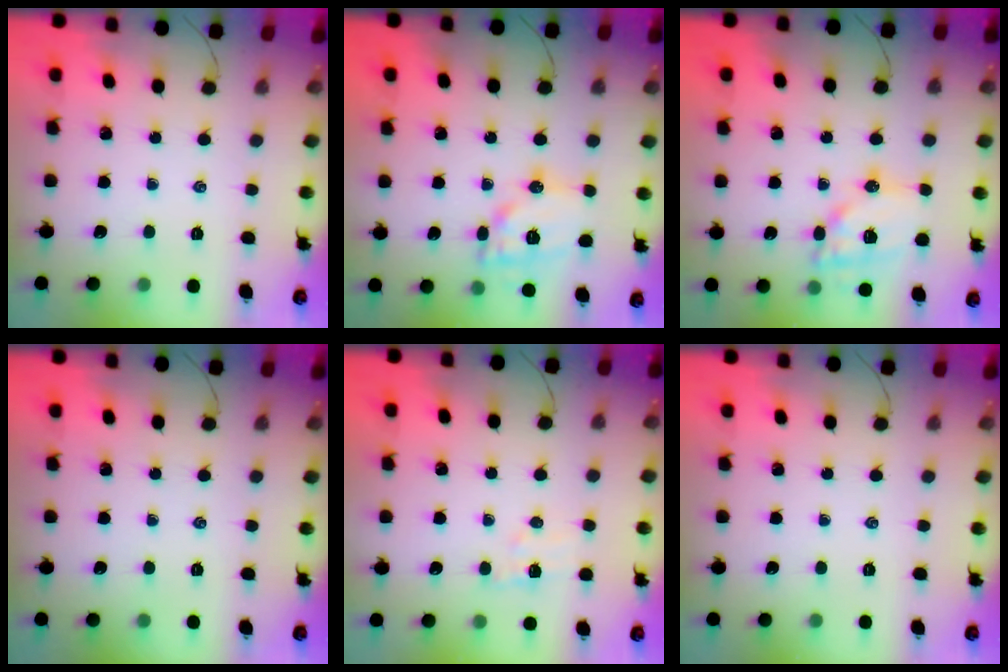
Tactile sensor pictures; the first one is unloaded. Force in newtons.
{"total": 13.6, "press": 13.6, "slide": 1.0}
{"total": 13.5, "press": 13.3, "slide": 2.2}
{"total": 0.0}
{"total": 5.2, "press": 5.0, "slide": 1.3}
{"total": 0.0}